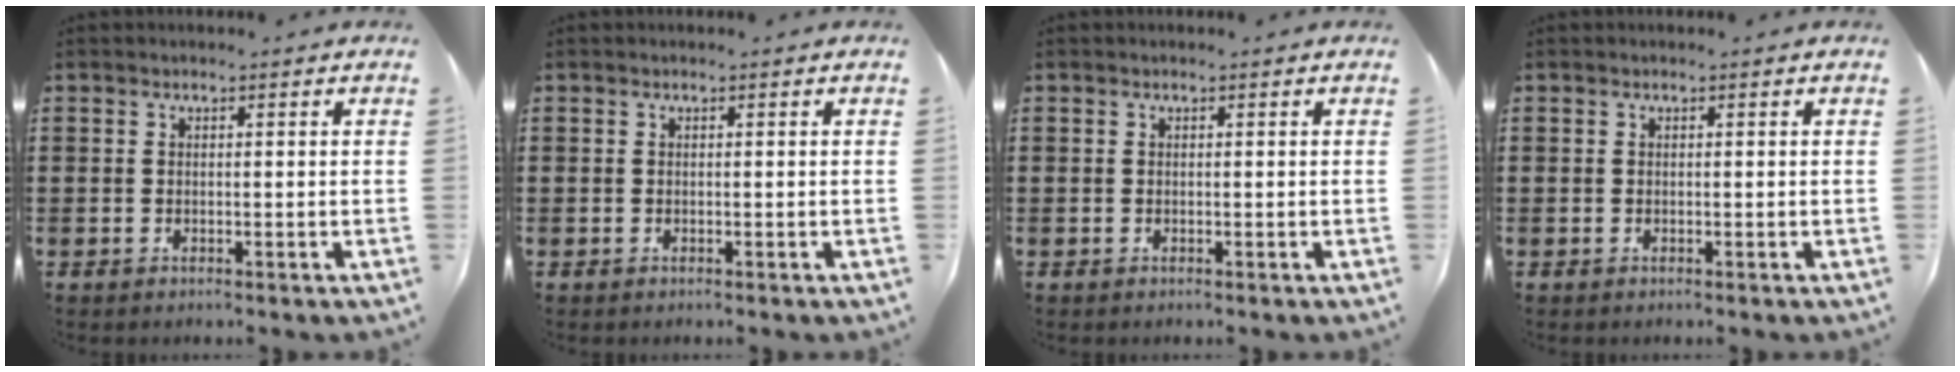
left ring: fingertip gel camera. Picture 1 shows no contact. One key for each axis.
{"total": 0.0}
{"total": 0.0}
{"total": 0.0}